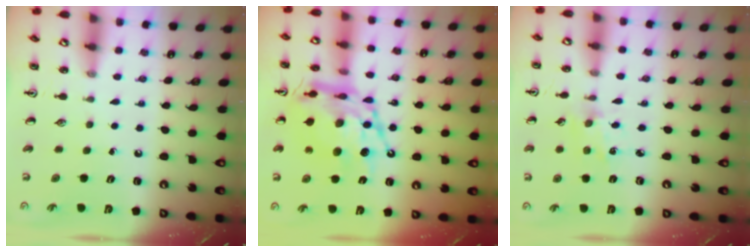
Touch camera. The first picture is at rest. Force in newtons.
{"total": 17.9, "press": 17.9, "slide": 1.7}
{"total": 1.9, "press": 1.9, "slide": 0.0}